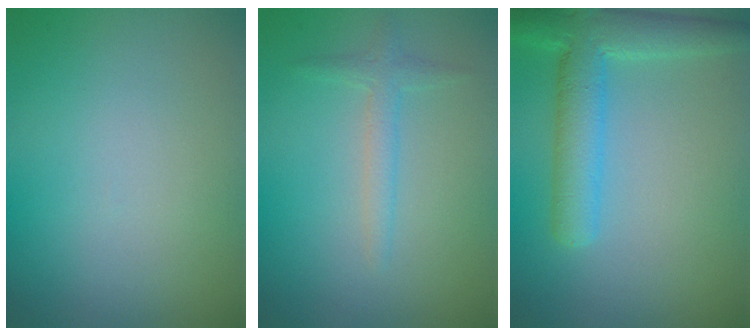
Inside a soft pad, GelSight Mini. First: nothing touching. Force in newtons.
{"total": 1.7, "press": 1.7, "slide": 0.1}
{"total": 5.4, "press": 5.4, "slide": 0.3}